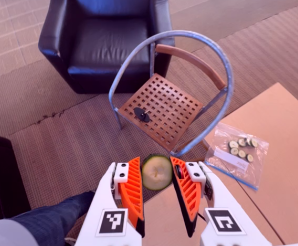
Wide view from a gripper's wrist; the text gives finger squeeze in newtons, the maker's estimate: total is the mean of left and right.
{"total": 7.2, "left": 6.9, "right": 7.4}